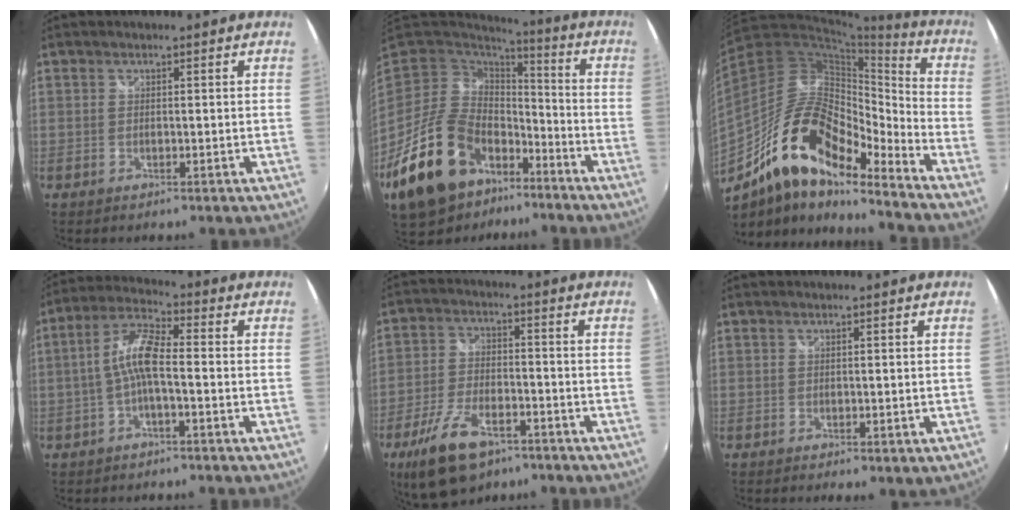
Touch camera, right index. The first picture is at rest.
{"total": 22.3, "force": [-12.5, 13.7, 12.4], "torque": [-0.265, -0.003, -0.196]}
{"total": 20.2, "force": [-13.5, 7.1, 13.2], "torque": [-0.236, -0.010, -0.259]}
{"total": 6.9, "force": [-1.5, 1.6, 6.6], "torque": [-0.146, 0.017, -0.031]}
{"total": 12.8, "force": [-8.2, 5.9, 7.9], "torque": [-0.178, -0.019, -0.147]}
{"total": 2.2, "force": [-0.9, 0.7, 1.9], "torque": [-0.028, -0.009, -0.009]}